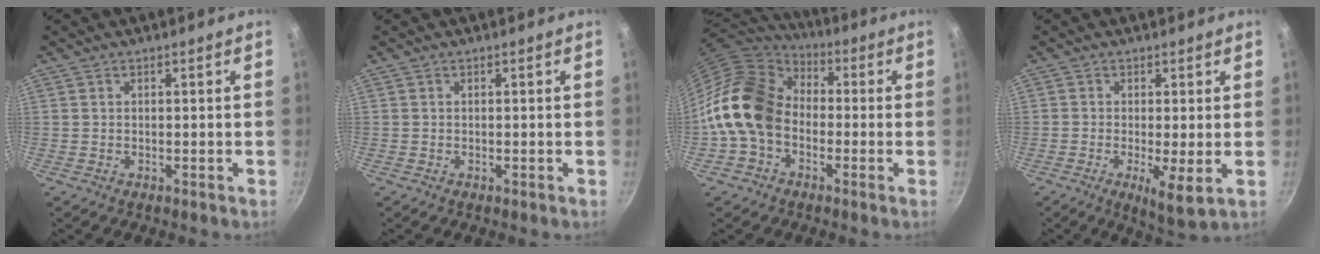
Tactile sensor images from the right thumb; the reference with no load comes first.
{"total": 0.0}
{"total": 16.2, "force": [-2.2, 12.1, 10.4], "torque": [-0.170, 0.044, -0.059]}
{"total": 6.1, "force": [-1.1, 1.3, 5.8], "torque": [-0.096, -0.014, -0.011]}